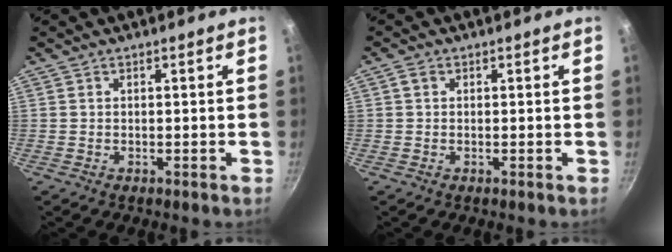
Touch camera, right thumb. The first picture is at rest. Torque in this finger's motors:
{"motor_torque": [0.44, 0.91, 0.41, 0.27, 0.00]}